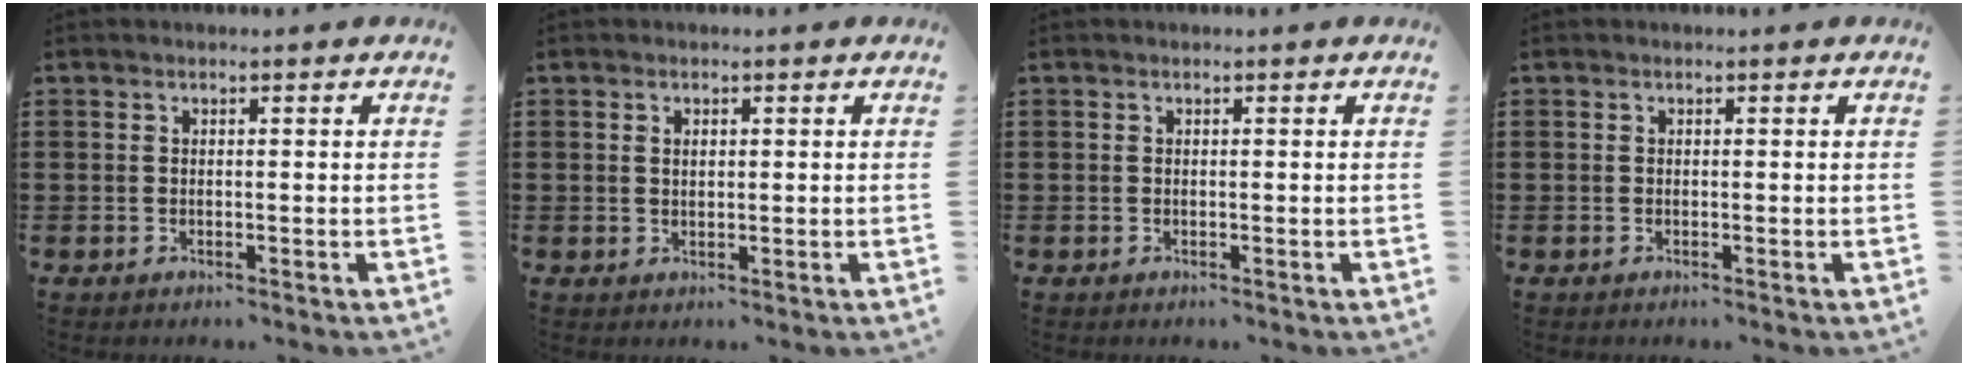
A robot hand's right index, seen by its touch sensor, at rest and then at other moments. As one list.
[{"total": 0.9, "force": [0.3, 0.5, 0.7], "torque": [-0.016, 0.003, 0.006]}, {"total": 0.0}, {"total": 0.0}]